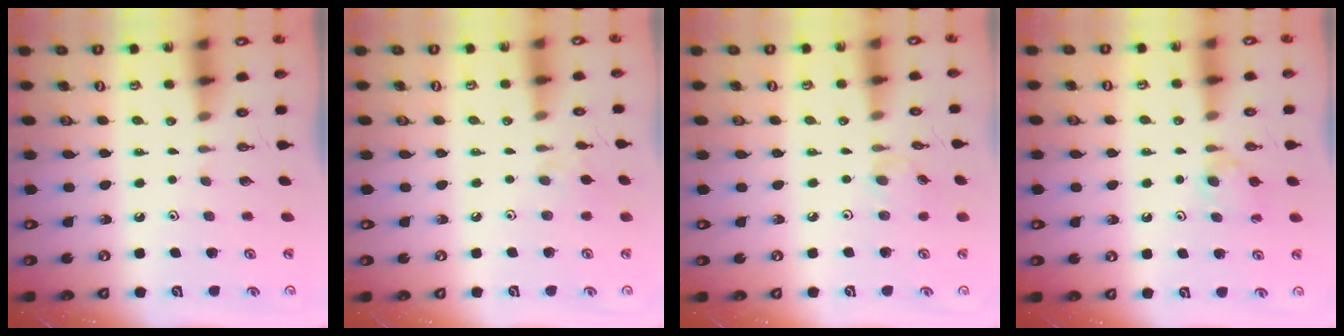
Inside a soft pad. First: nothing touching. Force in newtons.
{"total": 2.8, "press": 2.7, "slide": 0.5}
{"total": 1.9, "press": 1.9, "slide": 0.4}
{"total": 6.1, "press": 6.0, "slide": 0.9}